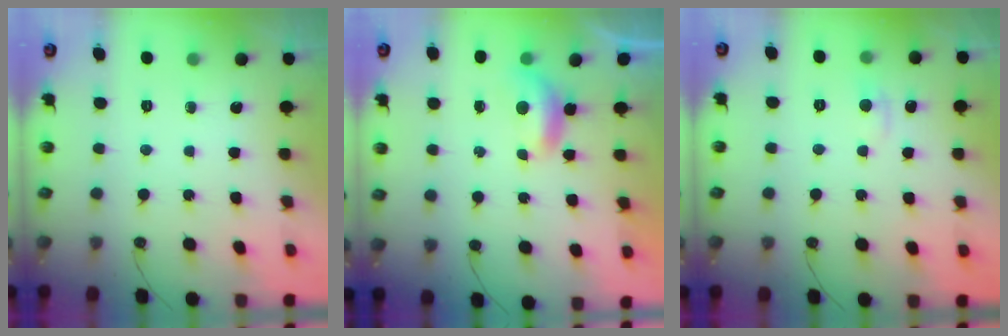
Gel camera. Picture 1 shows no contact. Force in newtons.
{"total": 1.2, "press": 1.1, "slide": 0.5}
{"total": 0.9, "press": 0.3, "slide": 0.8}